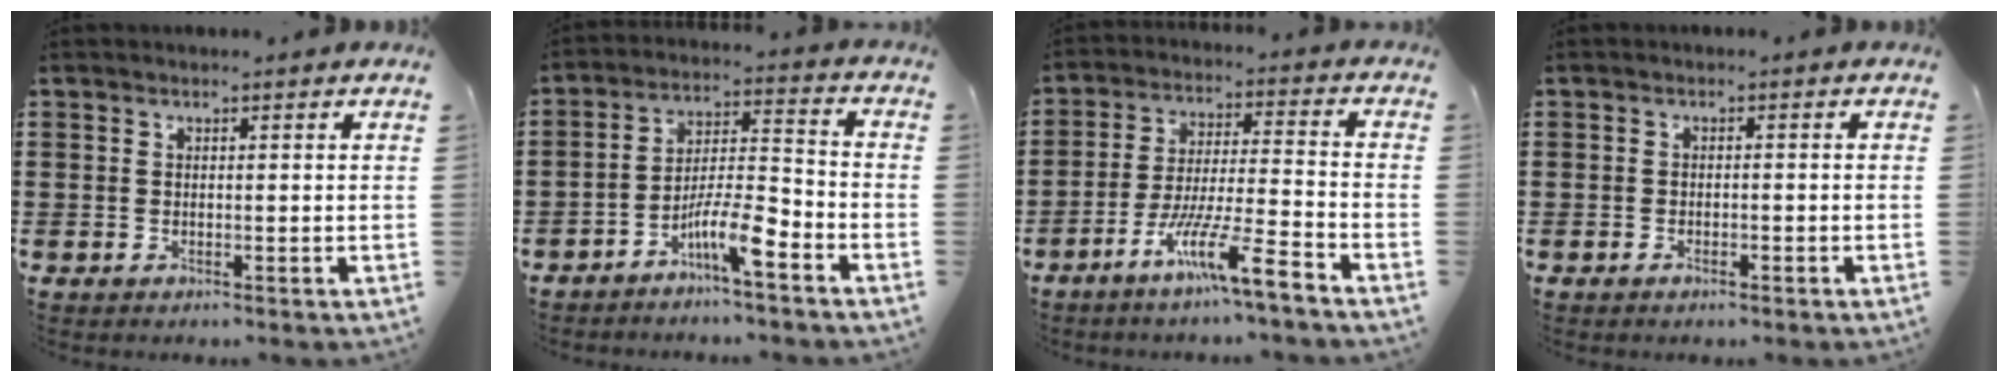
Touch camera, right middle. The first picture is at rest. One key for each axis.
{"total": 7.8, "fx": -5.1, "fy": 1.3, "fz": 5.8, "tx": -0.114, "ty": 0.001, "tz": -0.098}
{"total": 10.0, "fx": -7.0, "fy": 0.2, "fz": 7.1, "tx": -0.131, "ty": -0.004, "tz": -0.135}
{"total": 0.8, "fx": -0.6, "fy": 0.3, "fz": 0.4, "tx": -0.012, "ty": -0.004, "tz": -0.012}